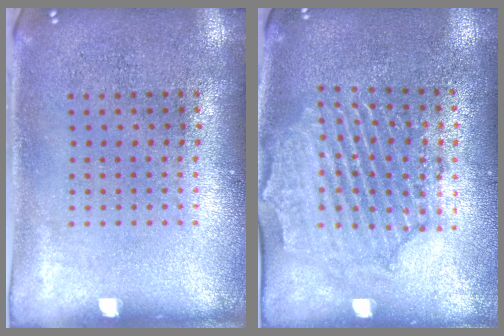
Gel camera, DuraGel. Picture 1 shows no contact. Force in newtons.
{"total": 2.0, "press": 1.9, "slide": 0.5}